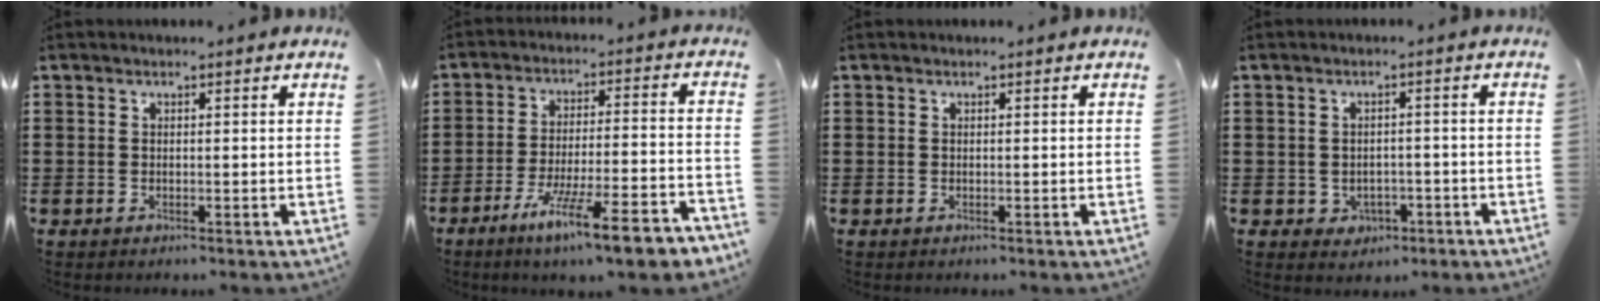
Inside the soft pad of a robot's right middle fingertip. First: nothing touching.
{"total": 11.2, "force": [-8.3, 0.7, 7.5], "torque": [-0.123, 0.011, -0.154]}
{"total": 0.0}
{"total": 1.7, "force": [-0.9, 1.4, 0.5], "torque": [-0.016, 0.001, -0.022]}